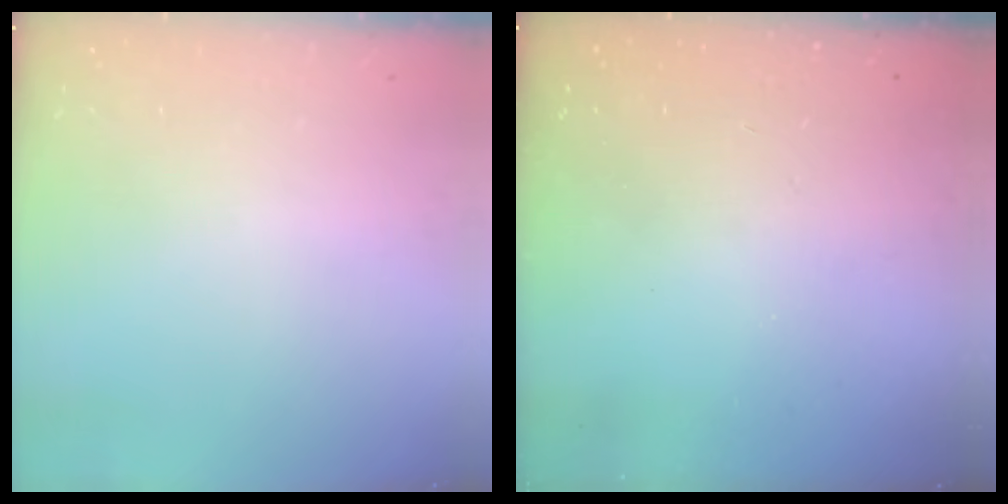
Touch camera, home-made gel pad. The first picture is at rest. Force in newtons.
{"total": 0.0}